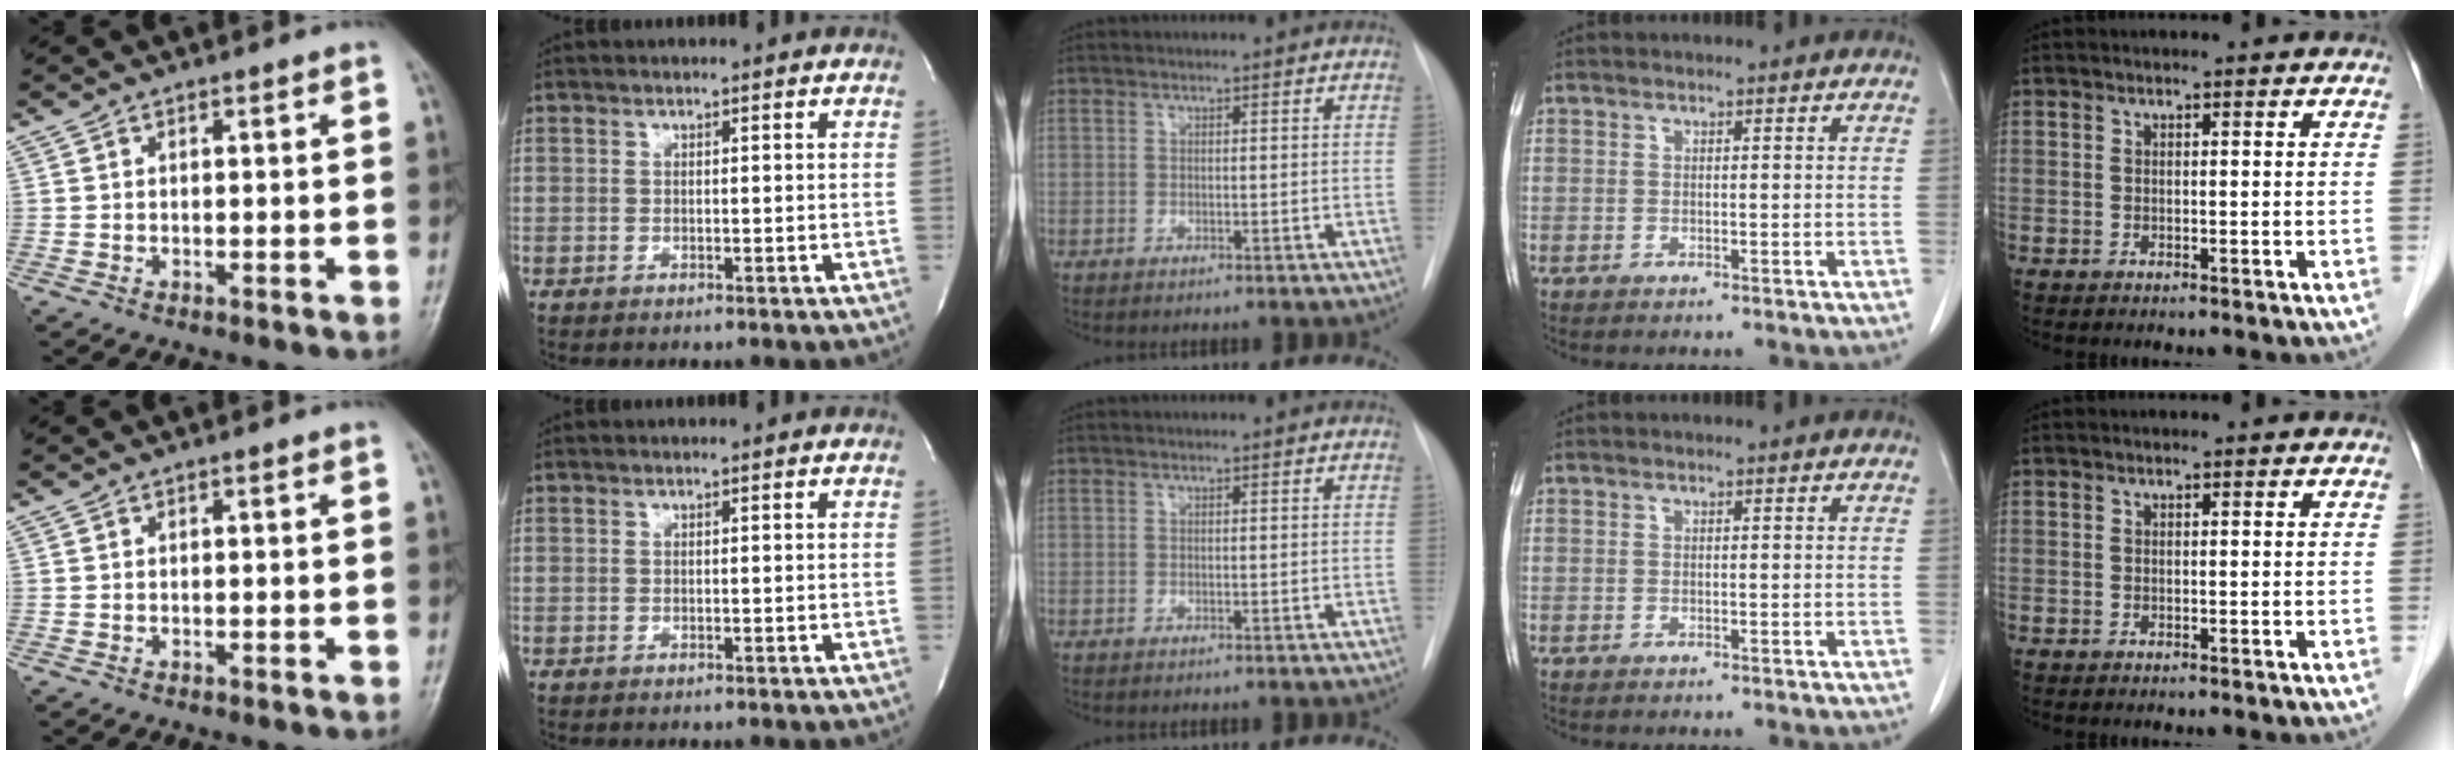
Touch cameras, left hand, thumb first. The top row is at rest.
{}